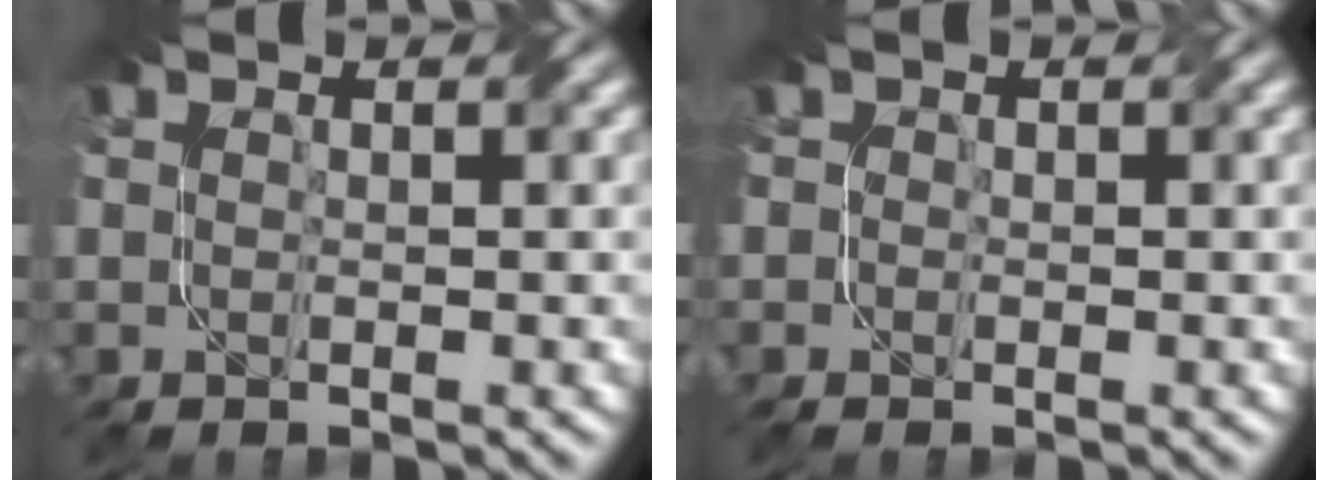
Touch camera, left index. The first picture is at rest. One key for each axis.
{"total": 0.5, "fx": -0.3, "fy": 0.4, "fz": -0.2, "tx": 0.008, "ty": -0.006, "tz": -0.016}